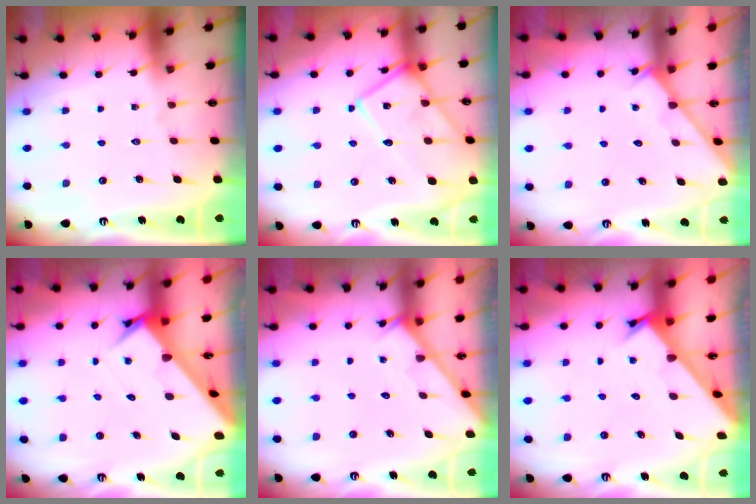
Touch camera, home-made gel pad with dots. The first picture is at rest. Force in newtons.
{"total": 15.2, "press": 15.1, "slide": 1.2}
{"total": 2.0, "press": 2.0, "slide": 0.2}
{"total": 3.7, "press": 3.7, "slide": 0.3}
{"total": 2.0, "press": 2.0, "slide": 0.1}
{"total": 2.2, "press": 2.2, "slide": 0.2}